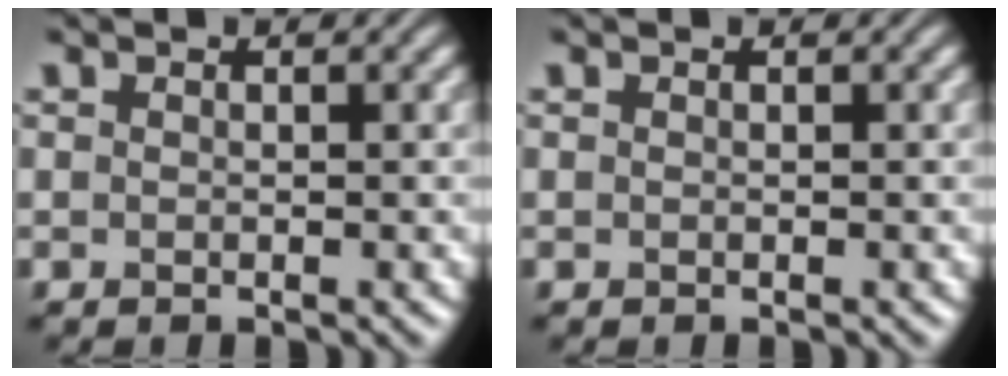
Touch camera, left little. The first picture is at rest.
{"total": 0.0}